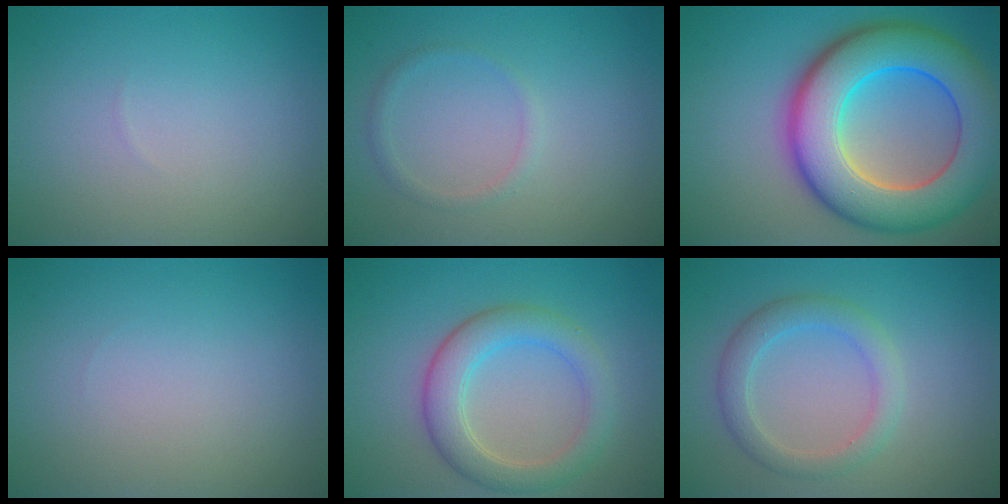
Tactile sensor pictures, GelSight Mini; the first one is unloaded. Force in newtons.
{"total": 1.1, "press": 1.1, "slide": 0.0}
{"total": 12.5, "press": 12.5, "slide": 0.3}
{"total": 0.0}
{"total": 4.6, "press": 4.6, "slide": 0.1}
{"total": 3.0, "press": 2.9, "slide": 0.3}